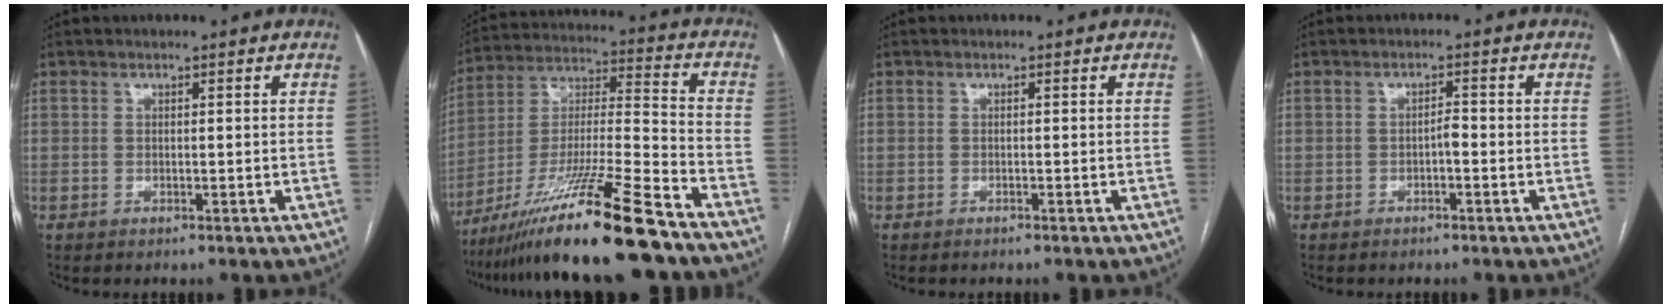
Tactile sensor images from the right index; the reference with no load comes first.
{"total": 20.6, "force": [-15.2, -0.2, 13.9], "torque": [-0.262, -0.026, -0.275]}
{"total": 0.0}
{"total": 1.5, "force": [-0.6, 0.5, 1.3], "torque": [-0.019, 0.005, -0.013]}